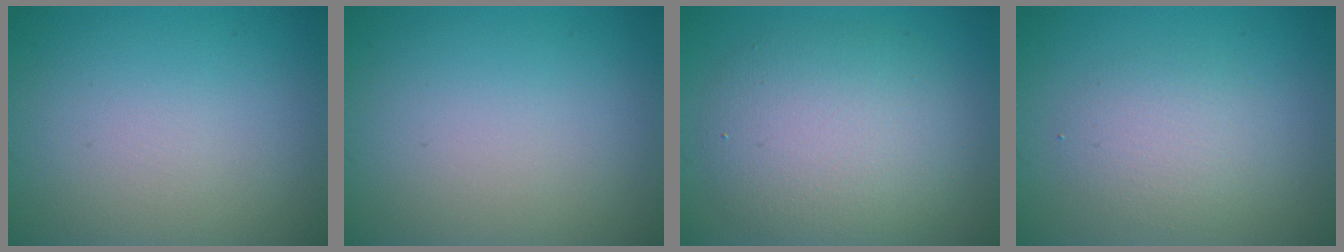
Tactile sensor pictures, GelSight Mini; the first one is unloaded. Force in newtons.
{"total": 0.0}
{"total": 6.5, "press": 6.5, "slide": 0.5}
{"total": 2.5, "press": 2.5, "slide": 0.2}